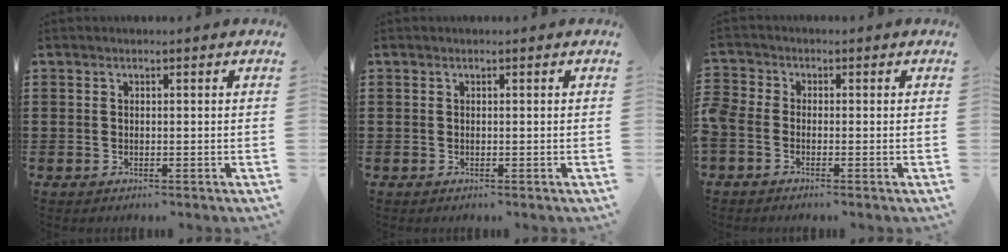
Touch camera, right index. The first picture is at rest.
{"total": 0.0}
{"total": 1.8, "force": [-1.3, 0.8, 0.9], "torque": [-0.033, -0.001, -0.030]}